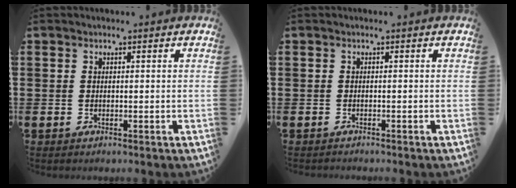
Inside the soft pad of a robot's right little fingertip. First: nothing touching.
{"total": 0.9, "force": [-0.9, 0.0, -0.1], "torque": [-0.002, 0.000, -0.019]}